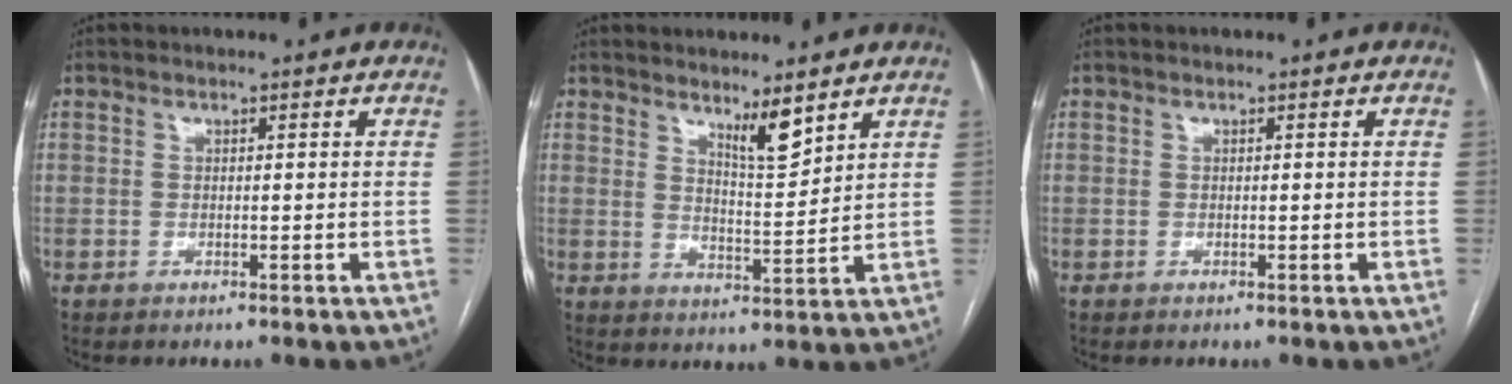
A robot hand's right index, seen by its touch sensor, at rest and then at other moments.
{"total": 5.1, "force": [3.9, 0.6, 3.2], "torque": [-0.056, -0.018, 0.070]}
{"total": 0.0}